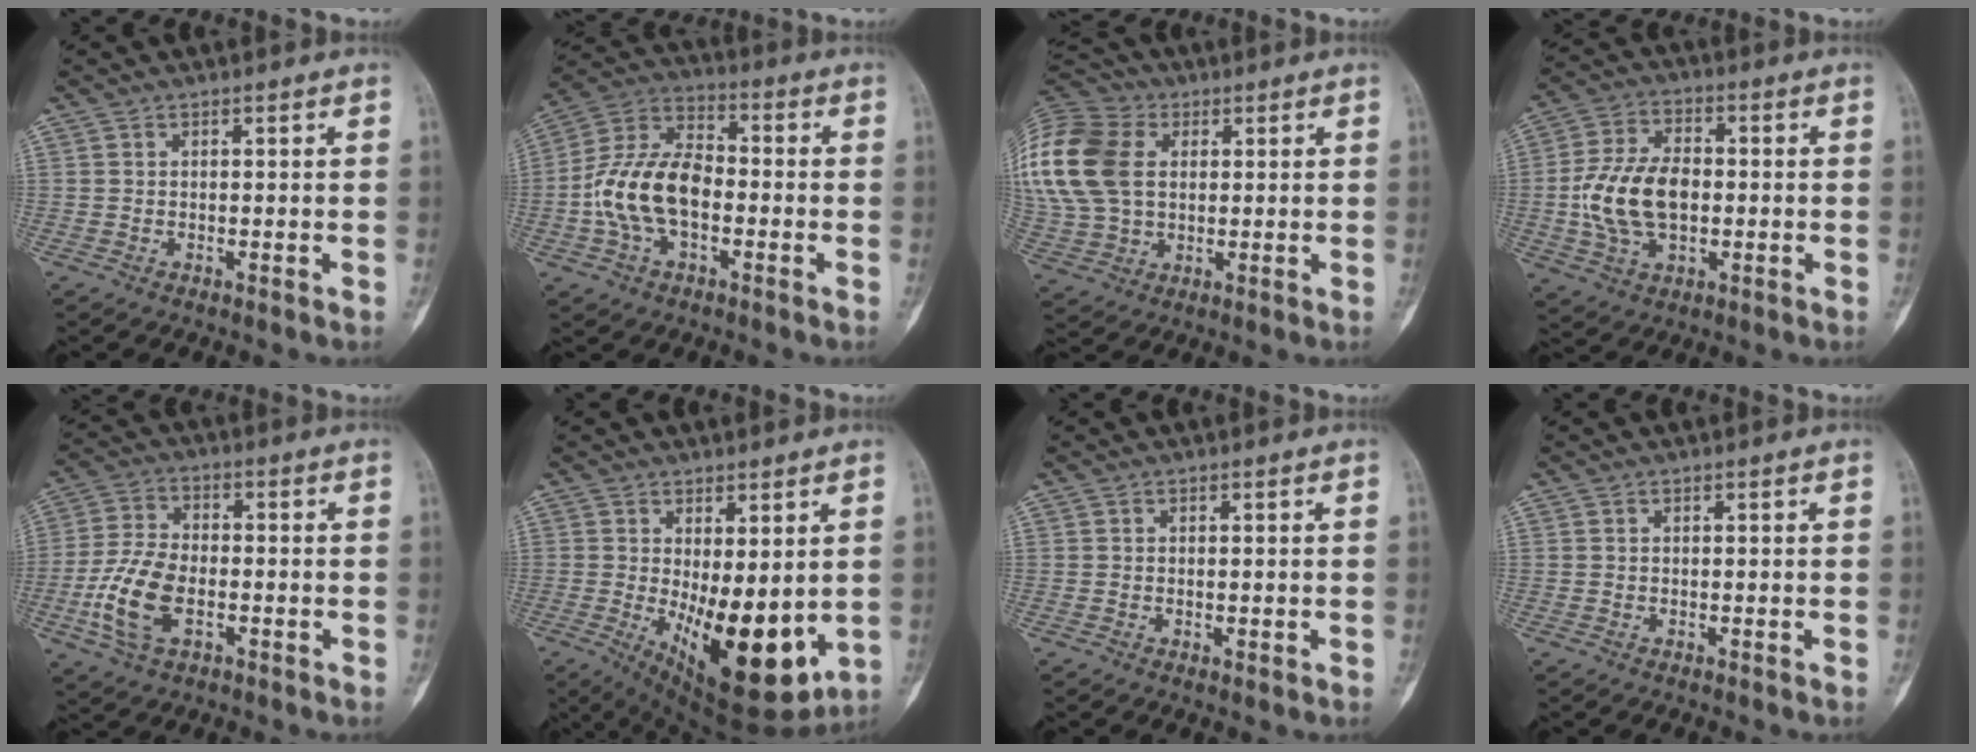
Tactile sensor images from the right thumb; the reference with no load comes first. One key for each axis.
{"total": 14.3, "fx": -2.6, "fy": 8.5, "fz": 11.1, "tx": -0.216, "ty": 0.039, "tz": -0.053}
{"total": 22.5, "fx": 4.8, "fy": 15.9, "fz": 15.2, "tx": -0.359, "ty": 0.026, "tz": 0.094}
{"total": 13.5, "fx": -1.0, "fy": 8.4, "fz": 10.5, "tx": -0.197, "ty": 0.015, "tz": -0.016}
{"total": 11.4, "fx": -3.3, "fy": 6.5, "fz": 8.7, "tx": -0.183, "ty": 0.013, "tz": -0.065}
{"total": 15.7, "fx": -1.9, "fy": 6.6, "fz": 14.1, "tx": -0.193, "ty": -0.035, "tz": -0.004}
{"total": 0.7, "fx": -0.1, "fy": 0.4, "fz": 0.6, "tx": -0.006, "ty": -0.002, "tz": -0.001}
{"total": 0.0}